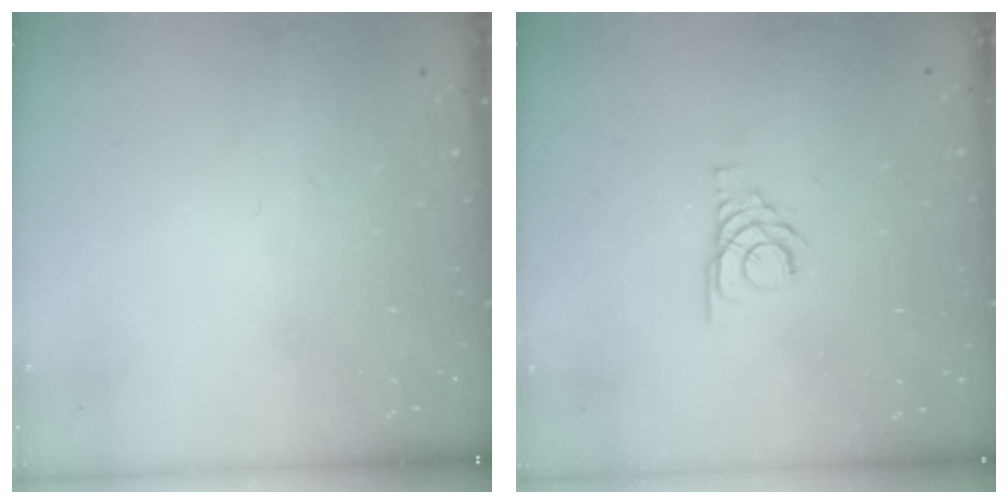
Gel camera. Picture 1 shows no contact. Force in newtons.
{"total": 3.6, "press": 3.6, "slide": 0.4}